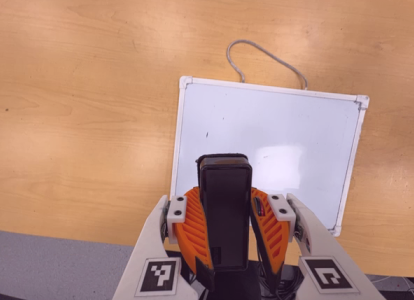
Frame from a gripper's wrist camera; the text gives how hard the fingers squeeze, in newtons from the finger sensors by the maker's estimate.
{"total": 9.9, "left": 8.4, "right": 11.5}